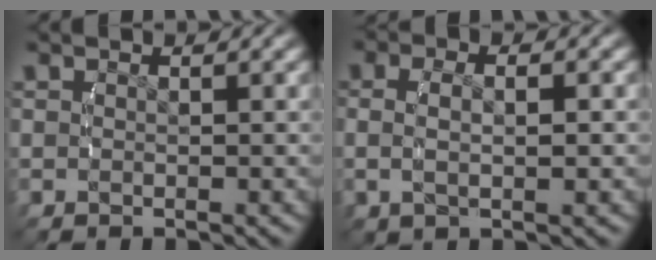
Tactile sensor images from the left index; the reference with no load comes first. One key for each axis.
{"total": 3.4, "fx": 0.3, "fy": 1.3, "fz": 3.1, "tx": -0.058, "ty": 0.001, "tz": 0.007}